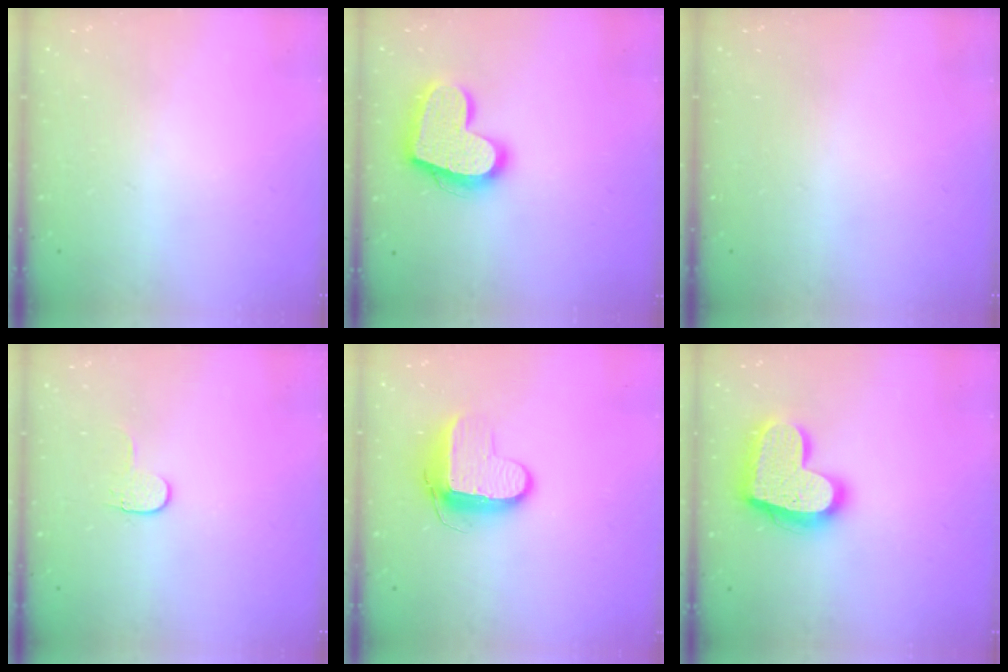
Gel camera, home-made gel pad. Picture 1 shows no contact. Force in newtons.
{"total": 18.7, "press": 18.6, "slide": 1.4}
{"total": 0.0}
{"total": 3.9, "press": 3.9, "slide": 0.4}
{"total": 10.2, "press": 10.1, "slide": 0.8}
{"total": 20.1, "press": 20.0, "slide": 1.7}